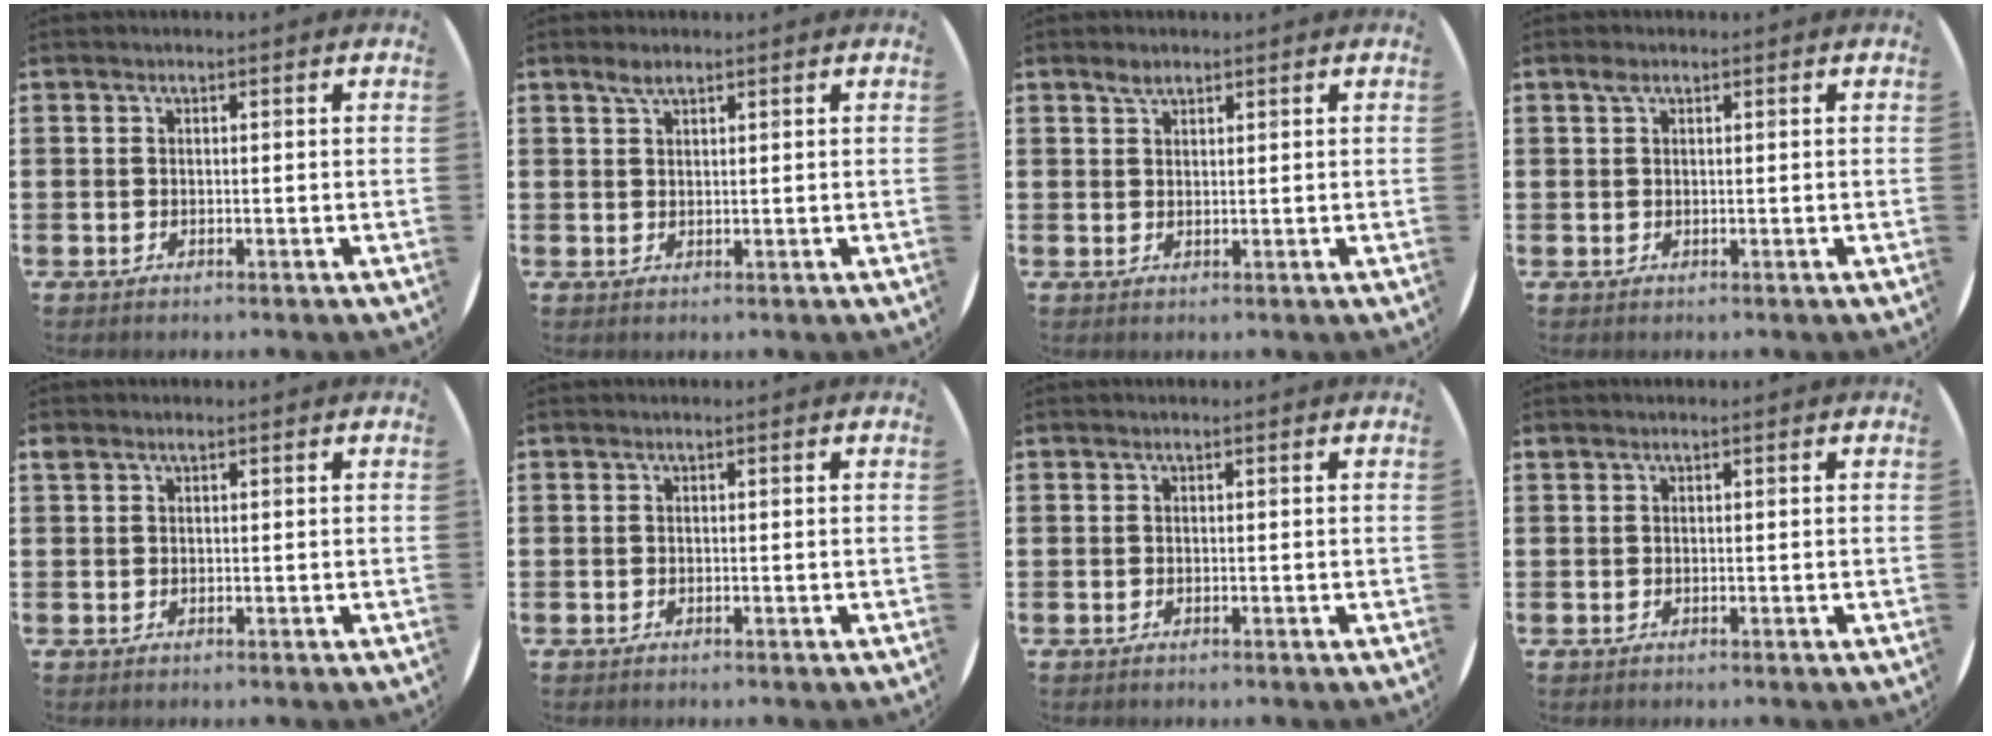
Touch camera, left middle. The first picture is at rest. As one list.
[{"total": 1.9, "force": [1.4, 0.5, 1.2], "torque": [-0.025, 0.005, 0.024]}, {"total": 1.6, "force": [1.3, 0.6, 0.7], "torque": [-0.014, 0.005, 0.024]}, {"total": 1.0, "force": [0.6, 0.6, 0.5], "torque": [-0.004, 0.003, 0.008]}, {"total": 0.5, "force": [0.4, 0.2, 0.3], "torque": [-0.005, 0.003, 0.007]}, {"total": 0.0}, {"total": 0.0}, {"total": 0.0}]